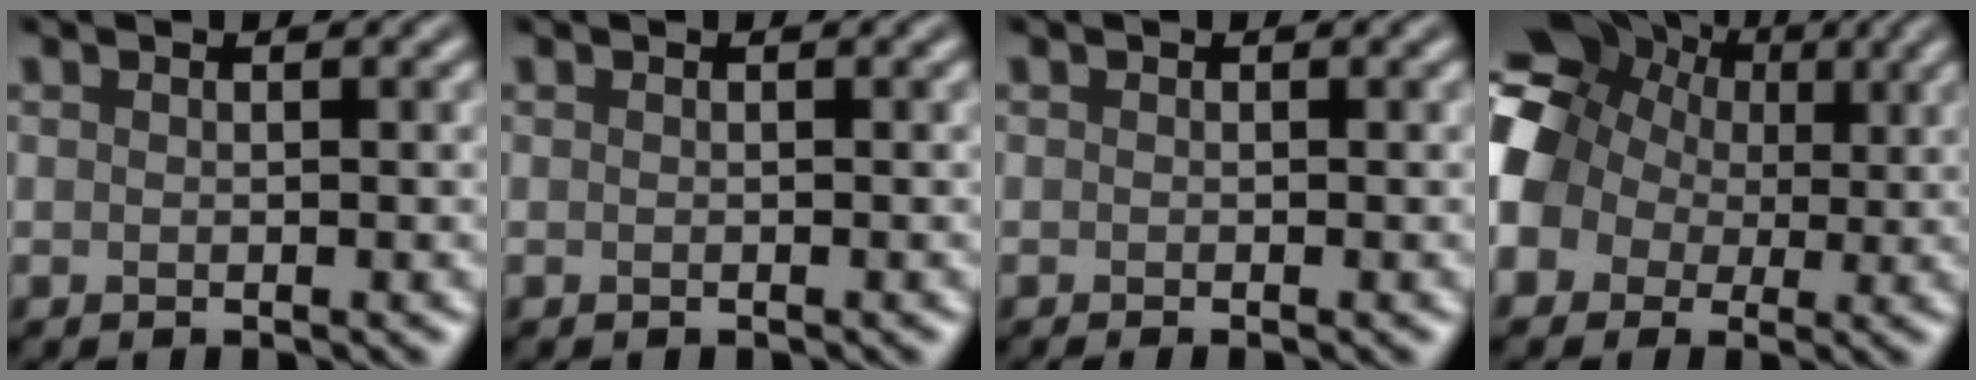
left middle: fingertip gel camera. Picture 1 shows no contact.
{"total": 0.8, "force": [-0.5, -0.3, -0.5], "torque": [0.011, -0.006, -0.005]}
{"total": 0.9, "force": [-0.9, 0.0, 0.1], "torque": [0.016, -0.014, -0.008]}
{"total": 11.9, "force": [0.4, 10.9, 4.7], "torque": [-0.133, 0.033, -0.013]}